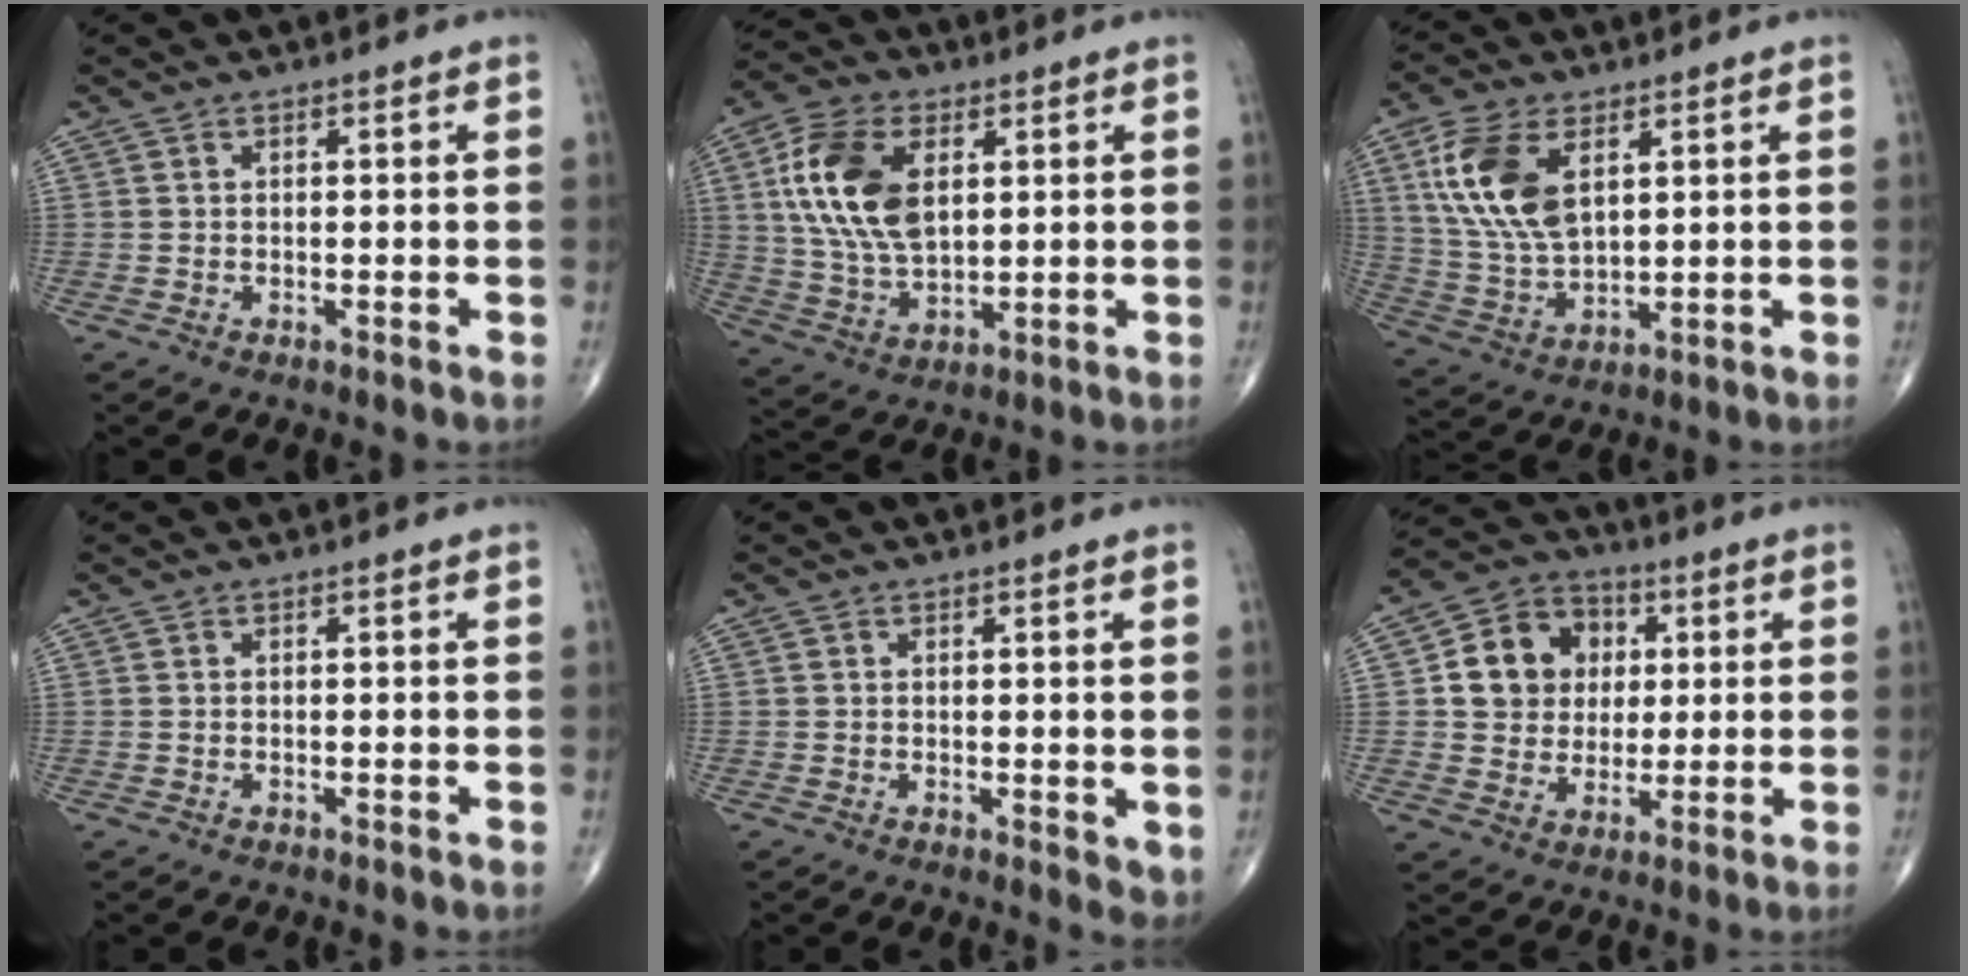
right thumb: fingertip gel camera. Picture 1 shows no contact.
{"total": 15.7, "force": [4.0, 9.1, 12.2], "torque": [-0.230, -0.006, 0.077]}
{"total": 14.1, "force": [5.0, 7.6, 10.7], "torque": [-0.215, -0.014, 0.105]}
{"total": 0.0}
{"total": 3.0, "force": [0.3, 1.5, 2.6], "torque": [-0.029, -0.011, 0.004]}
{"total": 12.7, "force": [2.5, 11.0, 5.9], "torque": [-0.064, 0.008, 0.039]}